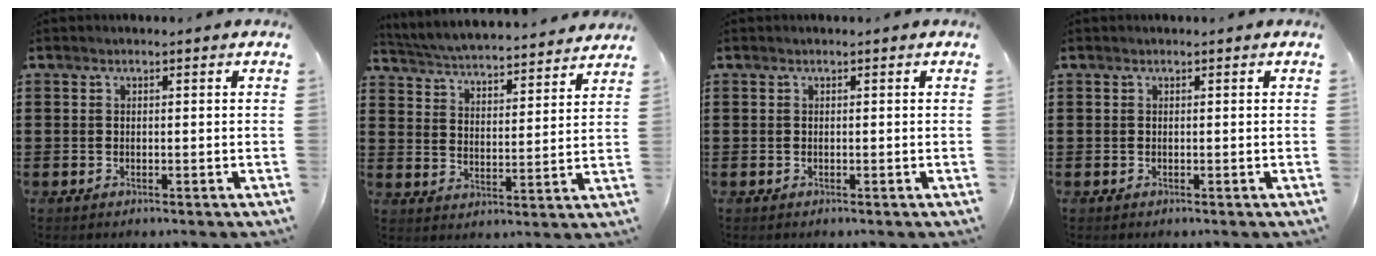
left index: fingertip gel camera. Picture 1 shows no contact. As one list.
[{"total": 4.6, "force": [4.6, -0.4, 0.5], "torque": [-0.035, -0.038, 0.075]}, {"total": 0.0}, {"total": 0.0}]